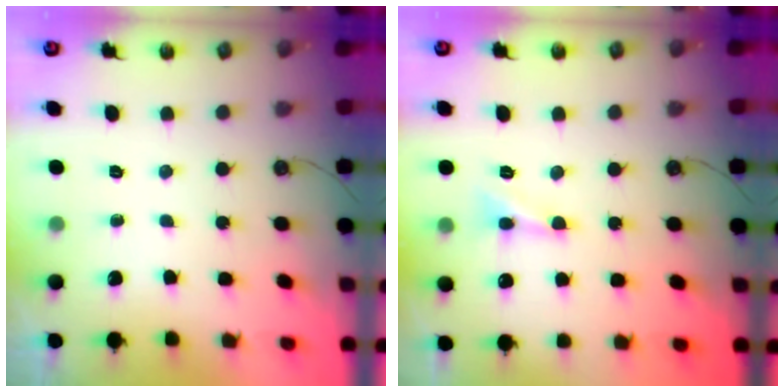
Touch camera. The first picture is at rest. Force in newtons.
{"total": 3.5, "press": 3.4, "slide": 0.8}